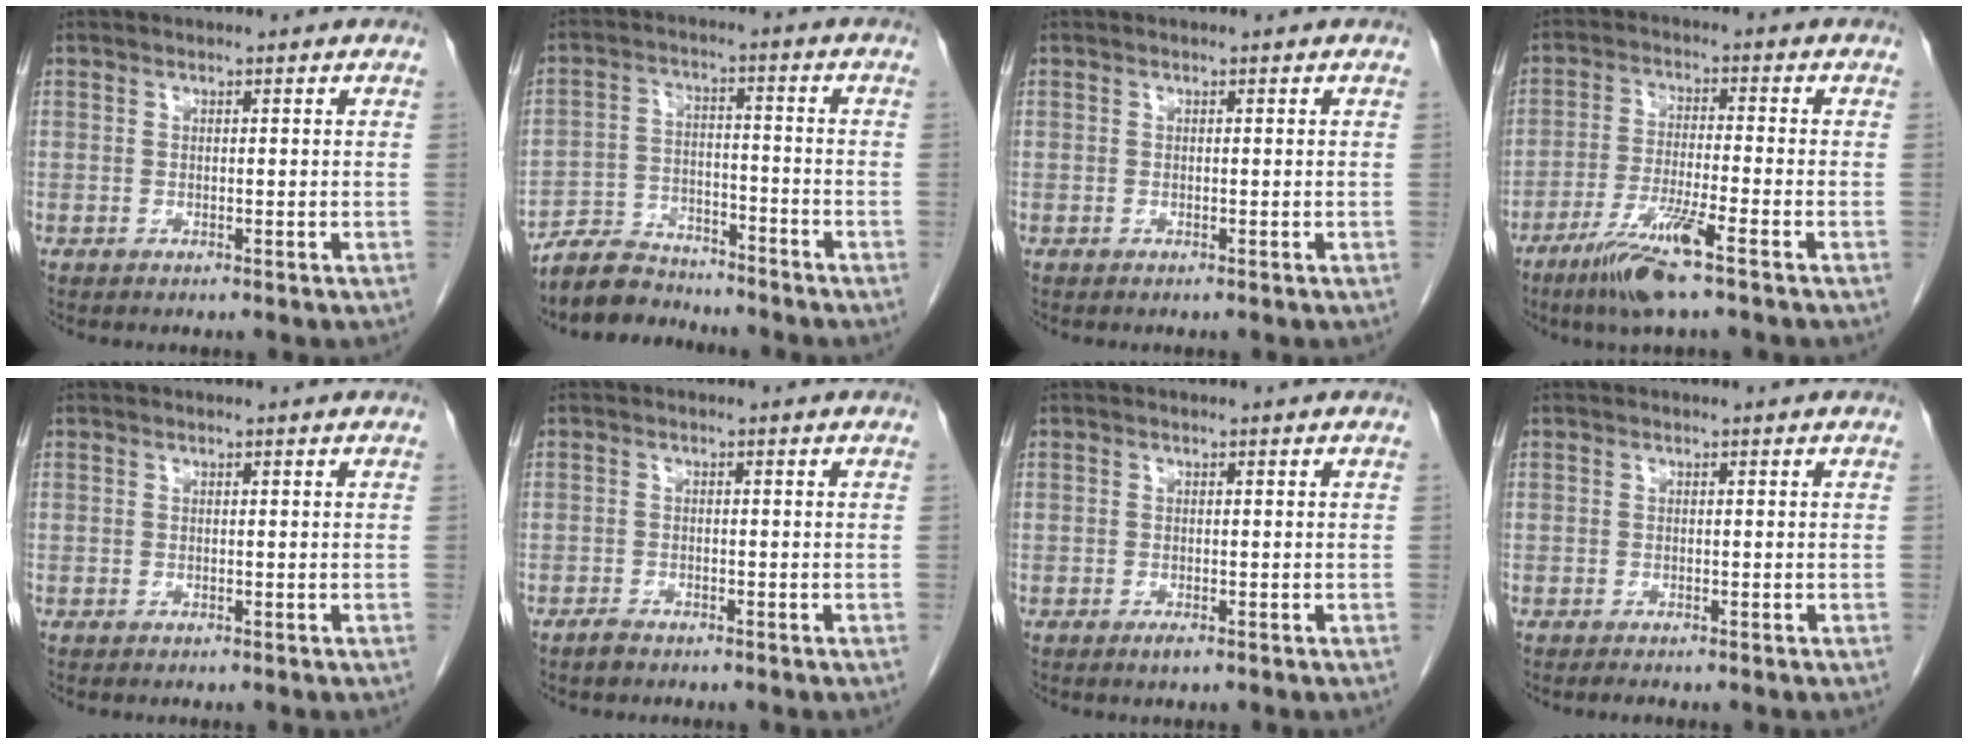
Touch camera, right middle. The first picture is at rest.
{"total": 7.4, "force": [-7.0, 2.5, 0.6], "torque": [-0.014, 0.008, -0.126]}
{"total": 0.0}
{"total": 8.7, "force": [-5.4, -0.2, 6.8], "torque": [-0.135, -0.023, -0.103]}
{"total": 0.0}
{"total": 1.3, "force": [-1.0, 0.6, 0.5], "torque": [-0.015, 0.001, -0.015]}
{"total": 1.0, "force": [-0.6, 0.2, 0.7], "torque": [-0.013, -0.001, -0.008]}
{"total": 0.7, "force": [-0.6, -0.1, 0.3], "torque": [-0.006, -0.001, -0.010]}